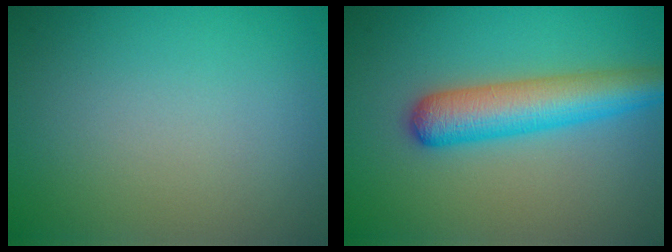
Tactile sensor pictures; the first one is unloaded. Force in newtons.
{"total": 5.7, "press": 5.7, "slide": 0.2}